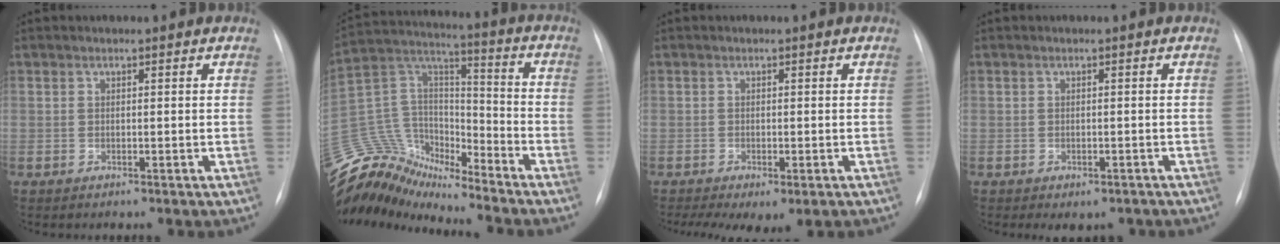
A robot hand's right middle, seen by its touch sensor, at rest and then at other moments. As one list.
[{"total": 15.3, "force": [-14.6, 3.8, 2.1], "torque": [-0.047, 0.079, -0.272]}, {"total": 6.8, "force": [-4.3, 2.5, 4.6], "torque": [-0.067, -0.013, -0.062]}, {"total": 3.3, "force": [-2.5, 1.8, 1.2], "torque": [-0.009, 0.005, -0.026]}]